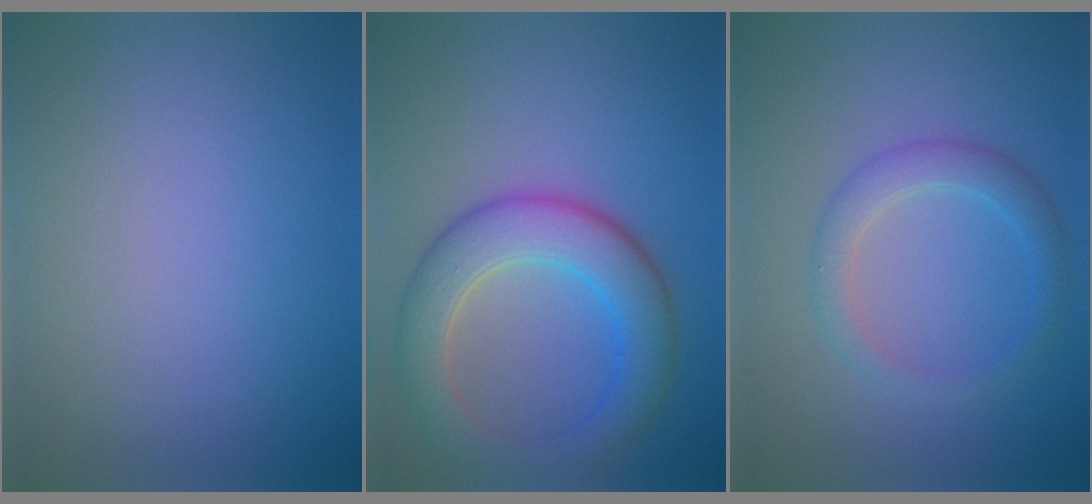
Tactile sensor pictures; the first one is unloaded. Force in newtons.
{"total": 6.8, "press": 6.8, "slide": 0.5}
{"total": 2.7, "press": 2.7, "slide": 0.1}